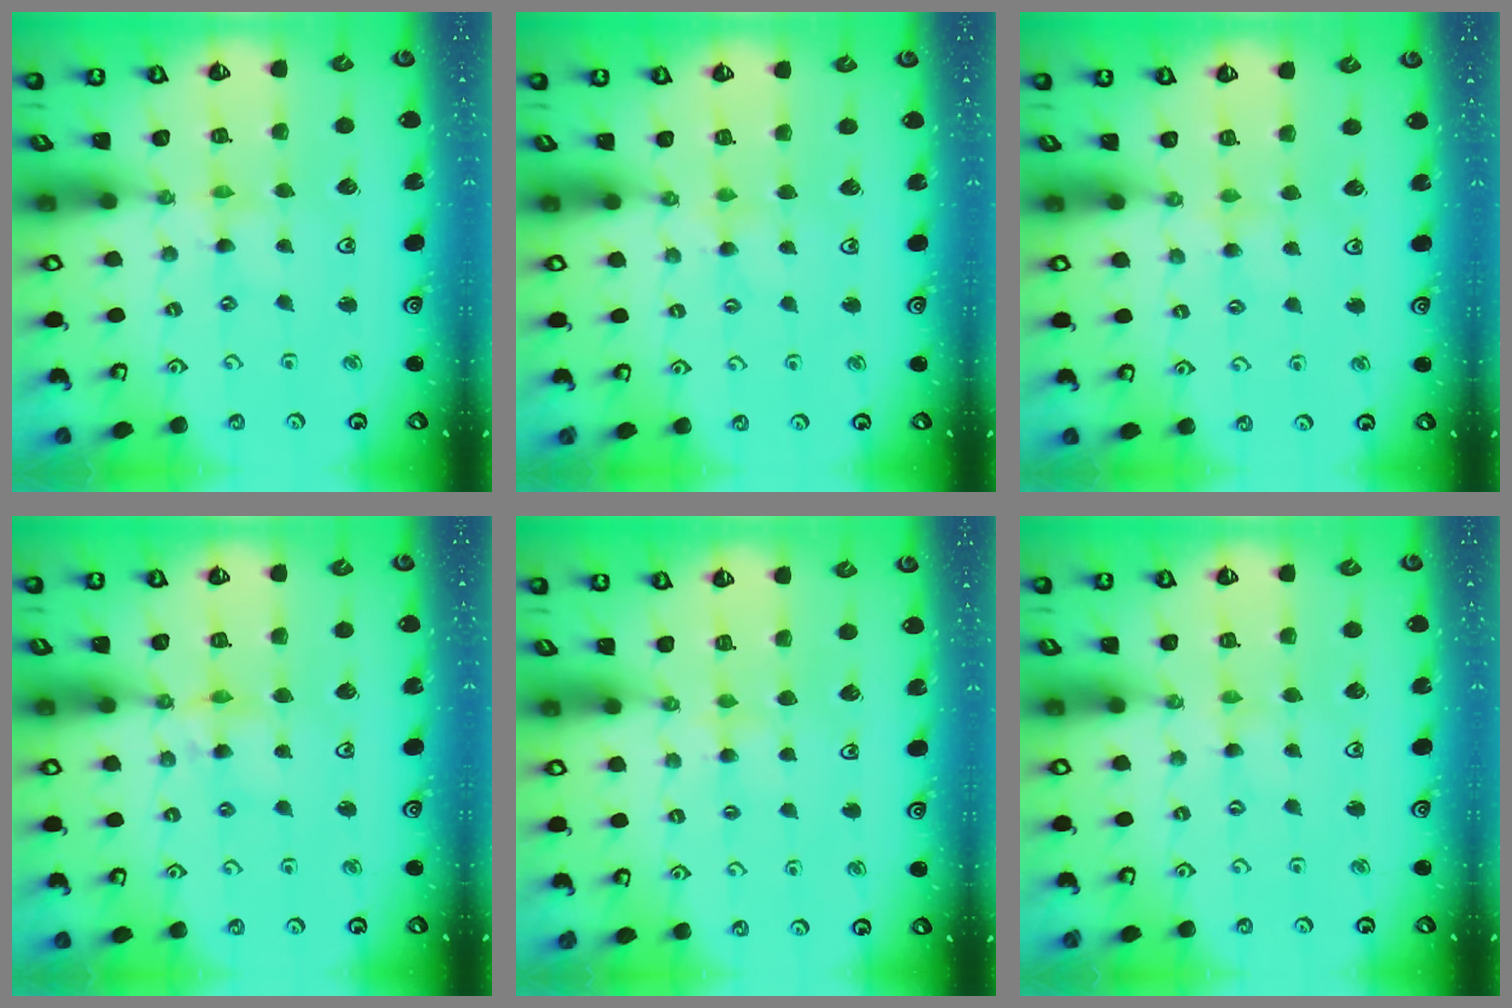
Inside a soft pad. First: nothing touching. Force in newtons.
{"total": 1.7, "press": 1.7, "slide": 0.4}
{"total": 2.8, "press": 2.8, "slide": 0.3}
{"total": 5.7, "press": 5.7, "slide": 0.5}
{"total": 4.0, "press": 4.0, "slide": 0.6}
{"total": 0.0}